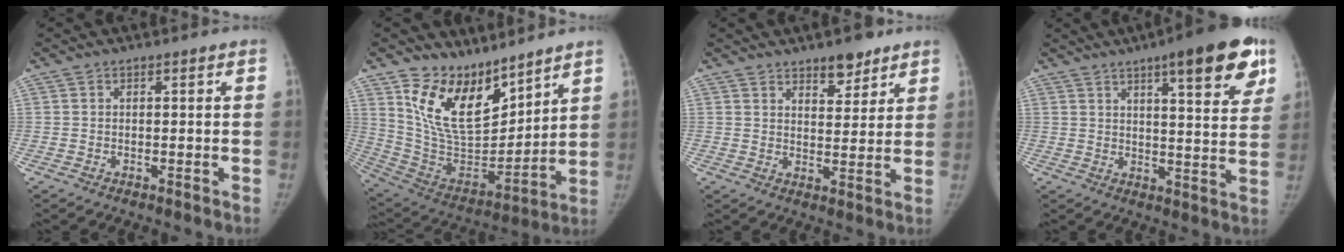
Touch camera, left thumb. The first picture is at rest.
{"total": 17.0, "force": [12.2, 8.2, 8.5], "torque": [-0.102, -0.085, 0.245]}
{"total": 6.9, "force": [5.0, 3.1, 3.6], "torque": [-0.024, -0.033, 0.076]}
{"total": 16.6, "force": [9.2, 4.3, 13.1], "torque": [-0.142, -0.033, 0.122]}